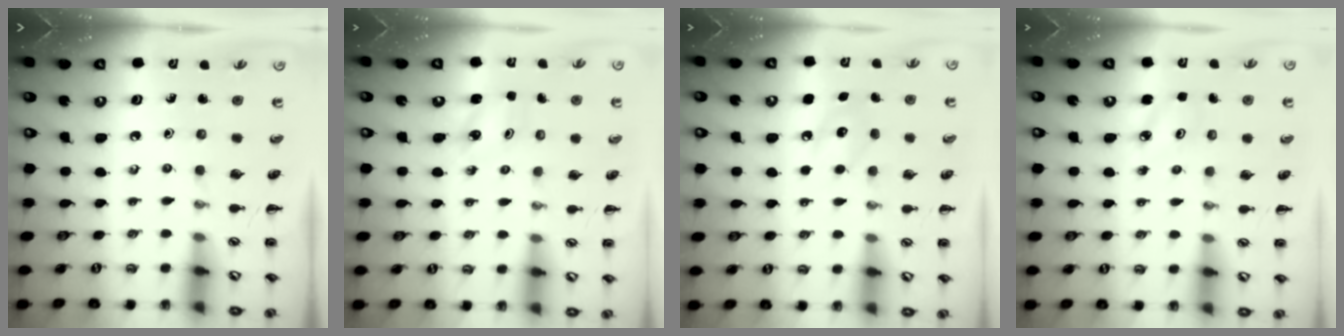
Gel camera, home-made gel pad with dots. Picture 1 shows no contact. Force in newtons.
{"total": 2.9, "press": 2.9, "slide": 0.6}
{"total": 7.8, "press": 7.6, "slide": 1.5}
{"total": 3.9, "press": 3.7, "slide": 1.1}